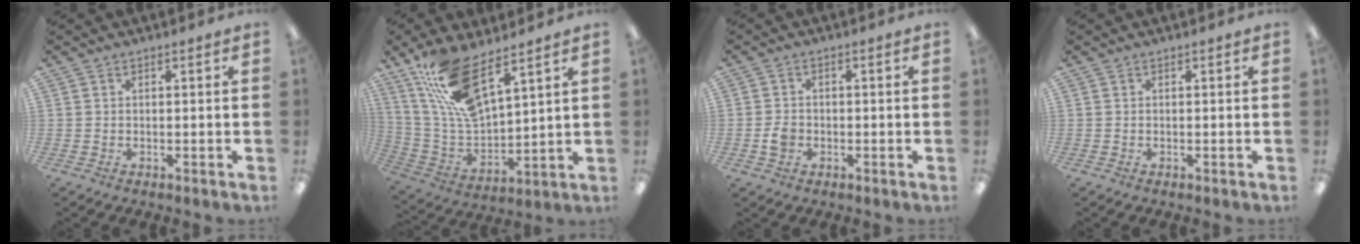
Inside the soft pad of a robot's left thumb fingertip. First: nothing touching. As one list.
[{"total": 16.0, "force": [11.1, 5.6, 10.1], "torque": [-0.223, -0.051, 0.201]}, {"total": 3.0, "force": [-0.6, 2.4, 1.8], "torque": [-0.031, 0.005, -0.011]}, {"total": 0.0}]